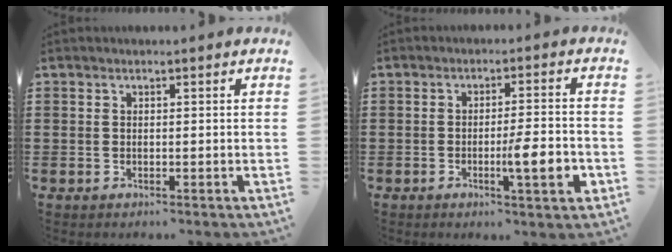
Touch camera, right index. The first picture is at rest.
{"total": 7.2, "force": [-2.1, 0.9, 6.8], "torque": [-0.091, -0.011, -0.035]}